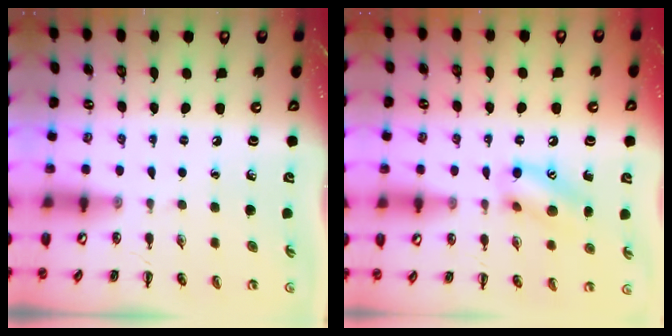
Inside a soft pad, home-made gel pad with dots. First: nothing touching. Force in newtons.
{"total": 12.9, "press": 12.8, "slide": 1.6}